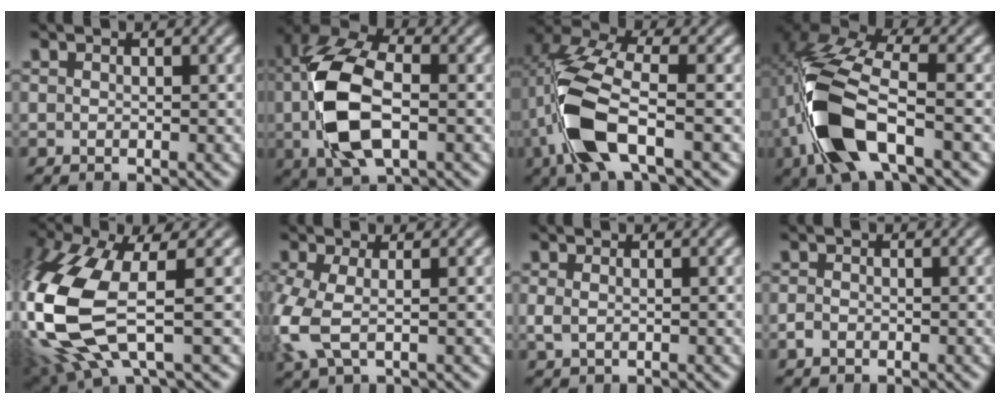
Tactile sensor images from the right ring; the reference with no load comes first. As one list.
[{"total": 10.8, "force": [0.3, 6.4, 8.7], "torque": [-0.186, -0.009, 0.008]}, {"total": 8.2, "force": [-0.3, 4.2, 7.1], "torque": [-0.163, -0.014, -0.002]}, {"total": 10.4, "force": [-0.7, 5.4, 8.8], "torque": [-0.192, -0.013, -0.008]}, {"total": 10.2, "force": [-0.7, 5.8, 8.3], "torque": [-0.231, -0.036, 0.013]}, {"total": 4.6, "force": [-0.5, 3.1, 3.4], "torque": [-0.108, -0.019, 0.001]}, {"total": 0.6, "force": [-0.1, 0.4, 0.5], "torque": [-0.021, -0.008, 0.007]}, {"total": 0.7, "force": [-0.7, 0.1, 0.1], "torque": [0.000, -0.002, -0.010]}]